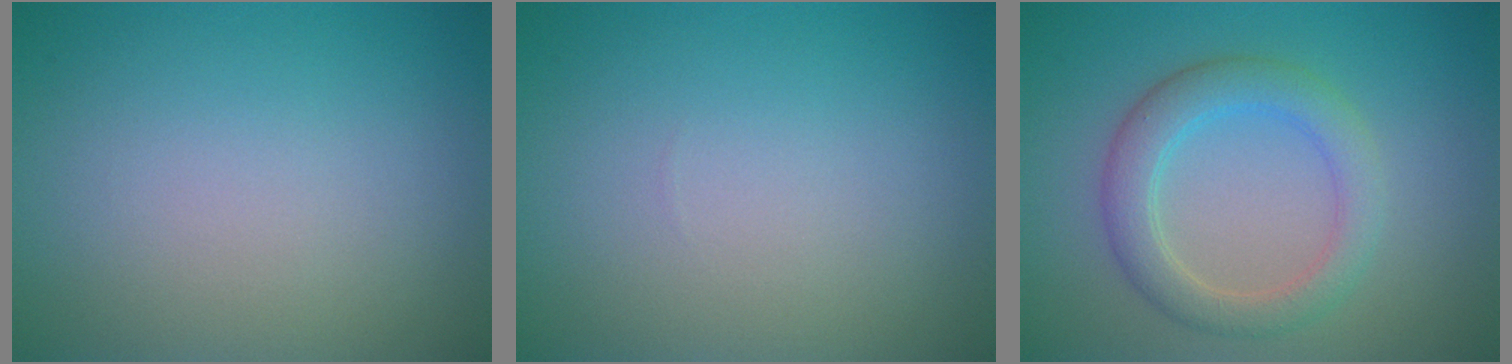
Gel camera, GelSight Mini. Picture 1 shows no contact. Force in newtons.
{"total": 0.0}
{"total": 3.8, "press": 3.8, "slide": 0.2}